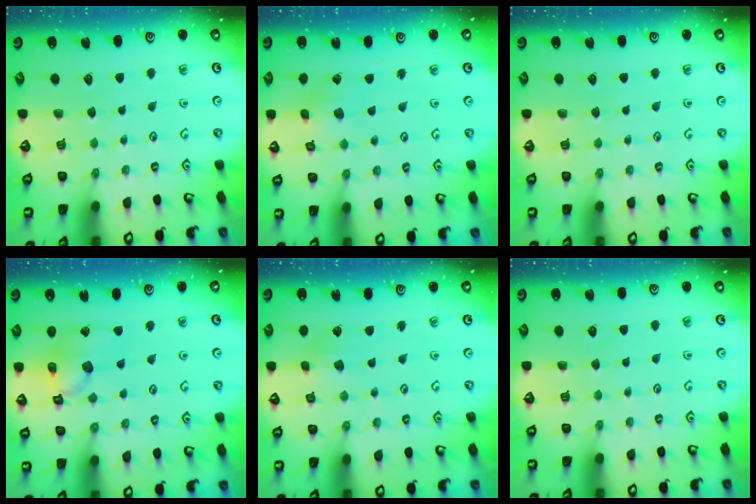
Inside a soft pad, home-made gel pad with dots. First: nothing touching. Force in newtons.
{"total": 2.8, "press": 2.8, "slide": 0.1}
{"total": 0.0}
{"total": 13.3, "press": 13.1, "slide": 1.8}
{"total": 2.9, "press": 2.9, "slide": 0.3}
{"total": 0.0}